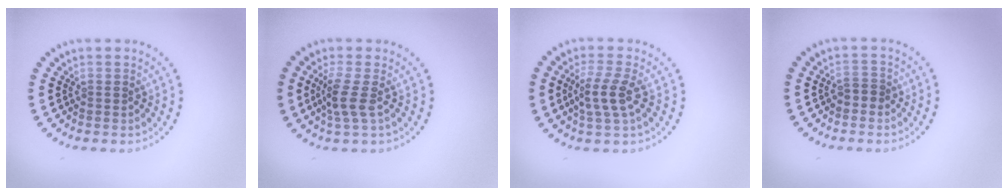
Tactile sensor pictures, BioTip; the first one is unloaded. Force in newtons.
{"total": 2.6, "press": 2.0, "slide": 1.6}
{"total": 3.0, "press": 2.6, "slide": 1.4}
{"total": 1.2, "press": 1.1, "slide": 0.5}